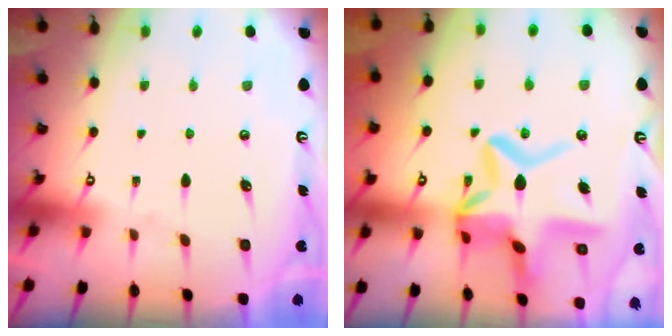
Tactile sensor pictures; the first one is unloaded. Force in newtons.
{"total": 15.5, "press": 15.4, "slide": 1.6}